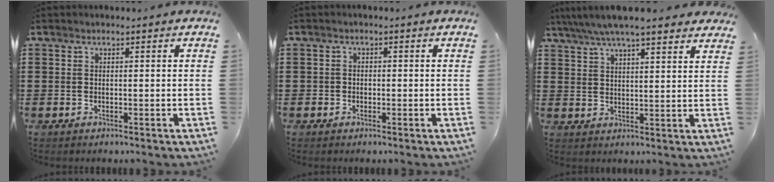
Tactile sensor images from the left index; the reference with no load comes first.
{"total": 0.9, "force": [-0.5, 0.8, 0.1], "torque": [-0.005, 0.003, -0.012]}
{"total": 6.1, "force": [5.3, 0.6, 2.9], "torque": [-0.071, -0.012, 0.095]}